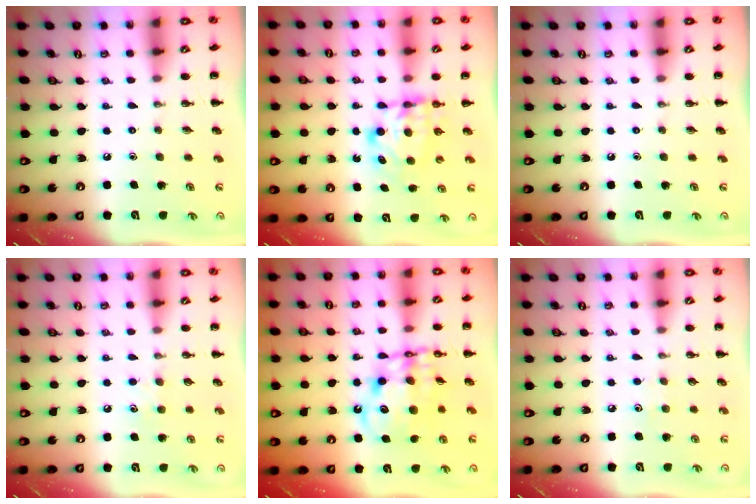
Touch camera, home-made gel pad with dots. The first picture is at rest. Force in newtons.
{"total": 6.0, "press": 6.0, "slide": 0.4}
{"total": 0.0}
{"total": 6.1, "press": 5.9, "slide": 1.6}
{"total": 12.6, "press": 12.2, "slide": 3.0}
{"total": 4.4, "press": 4.3, "slide": 1.0}